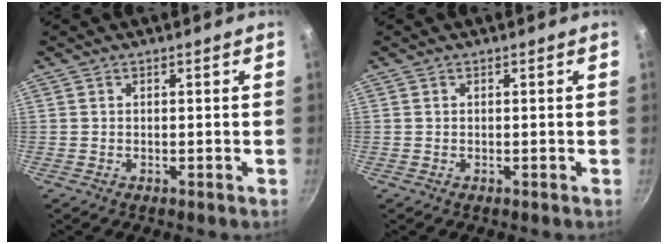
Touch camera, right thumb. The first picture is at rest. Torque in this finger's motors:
{"motor_torque": [0.10, 0.22, 0.13, 0.02, -0.01]}